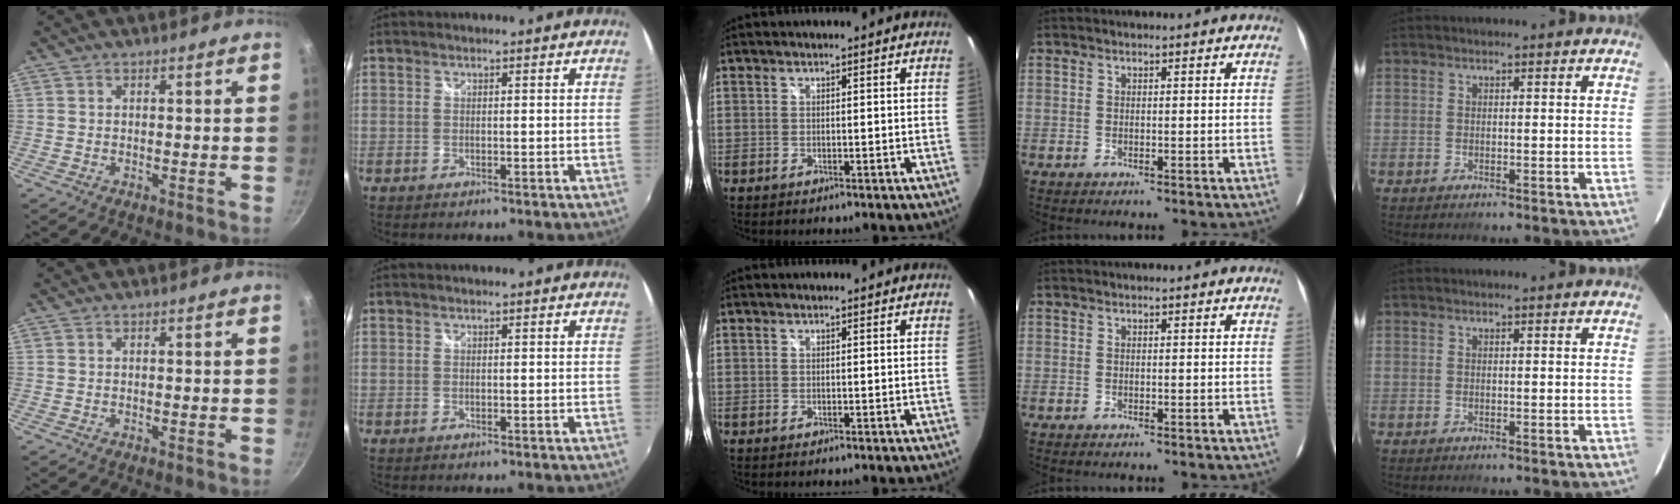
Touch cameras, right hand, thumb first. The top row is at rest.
{}